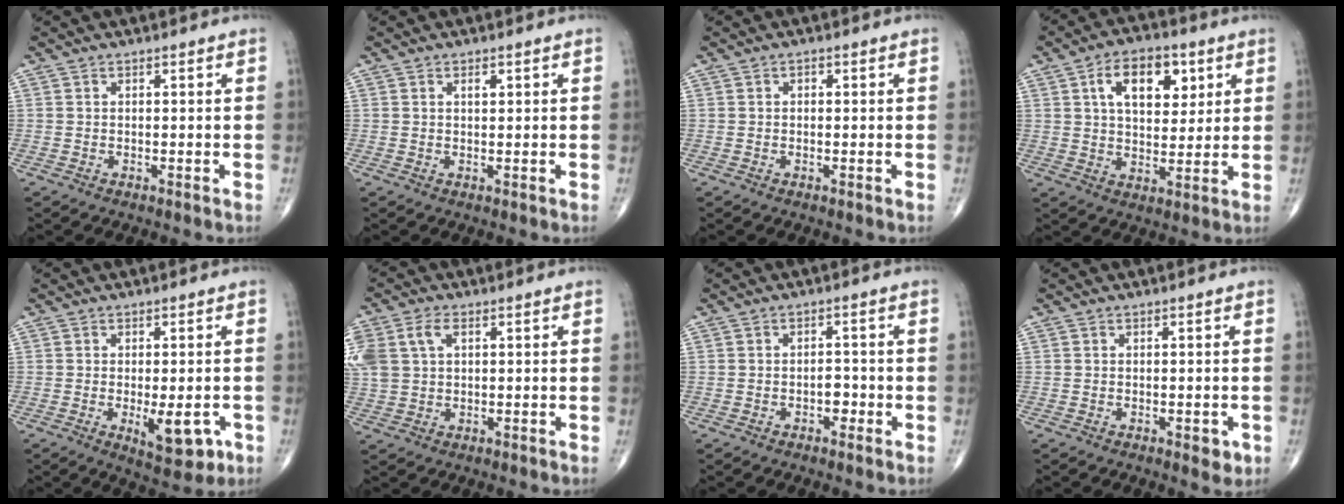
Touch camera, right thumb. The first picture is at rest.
{"total": 1.2, "force": [0.5, 0.6, 0.9], "torque": [-0.012, -0.001, 0.008]}
{"total": 0.7, "force": [0.1, 0.5, 0.4], "torque": [-0.001, 0.002, -0.001]}
{"total": 12.1, "force": [4.5, 7.1, 8.8], "torque": [-0.105, -0.009, 0.071]}
{"total": 7.8, "force": [-2.3, 3.2, 6.8], "torque": [-0.077, -0.012, -0.024]}
{"total": 12.8, "force": [4.0, 8.9, 8.3], "torque": [-0.233, 0.022, 0.081]}
{"total": 2.4, "force": [-0.9, 1.6, 1.6], "torque": [-0.005, 0.009, -0.017]}
{"total": 2.3, "force": [-0.8, 1.2, 1.8], "torque": [-0.010, -0.001, -0.009]}